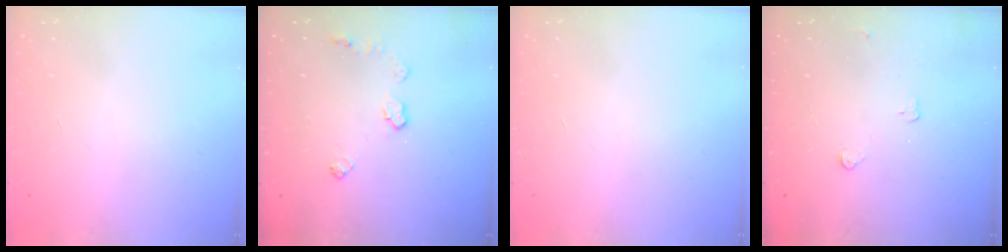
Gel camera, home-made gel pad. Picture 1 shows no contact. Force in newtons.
{"total": 6.6, "press": 6.5, "slide": 0.6}
{"total": 0.0}
{"total": 3.3, "press": 3.3, "slide": 0.5}